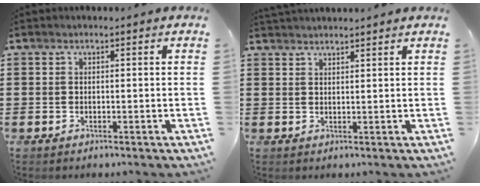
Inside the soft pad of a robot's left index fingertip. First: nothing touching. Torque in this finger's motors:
{"motor_torque": [2.14, 0.00, 0.25, 0.14]}